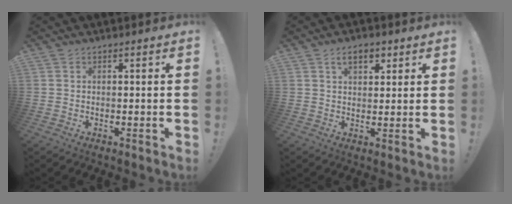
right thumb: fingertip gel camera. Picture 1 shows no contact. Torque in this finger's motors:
{"motor_torque": [0.33, 0.83, 0.15, -0.21, 0.00]}